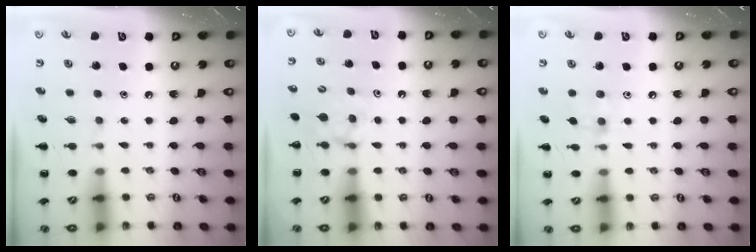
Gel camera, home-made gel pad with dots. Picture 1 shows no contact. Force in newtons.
{"total": 6.1, "press": 5.9, "slide": 1.6}
{"total": 3.5, "press": 3.3, "slide": 1.2}